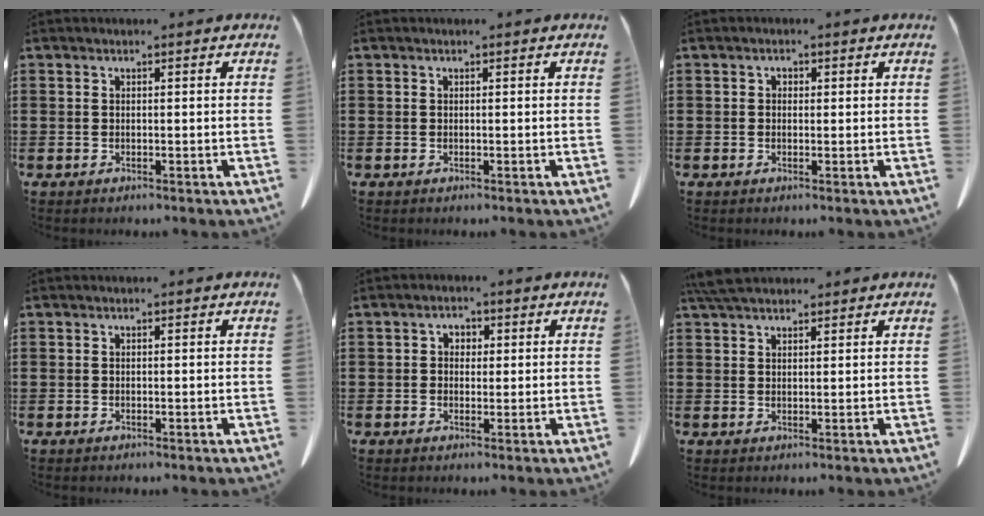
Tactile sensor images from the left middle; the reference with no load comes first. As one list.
[{"total": 0.0}, {"total": 0.7, "force": [0.0, 0.7, 0.3], "torque": [-0.009, 0.005, 0.000]}, {"total": 0.0}, {"total": 1.7, "force": [0.2, 1.5, 0.7], "torque": [-0.020, 0.010, 0.000]}, {"total": 4.3, "force": [3.6, 1.1, 1.9], "torque": [-0.047, -0.001, 0.070]}]